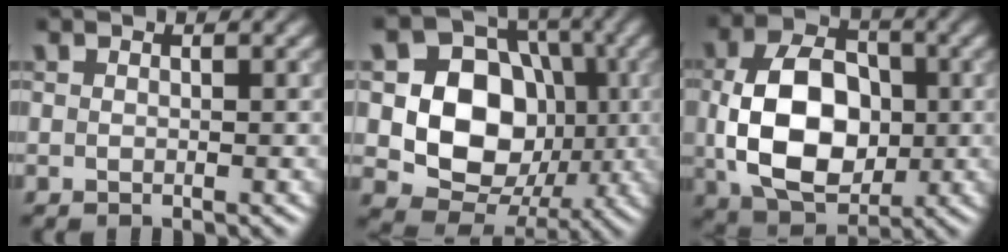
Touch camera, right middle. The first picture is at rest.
{"total": 10.1, "force": [-0.6, 8.2, 5.8], "torque": [-0.093, -0.002, -0.028]}
{"total": 10.3, "force": [-0.3, 7.1, 7.4], "torque": [-0.155, -0.007, -0.003]}